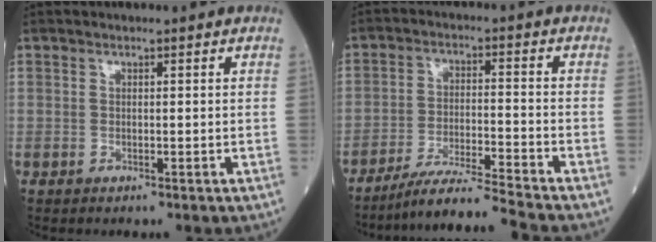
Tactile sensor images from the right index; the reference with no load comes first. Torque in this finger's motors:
{"motor_torque": [-0.24, -0.64, 0.00, 0.01]}